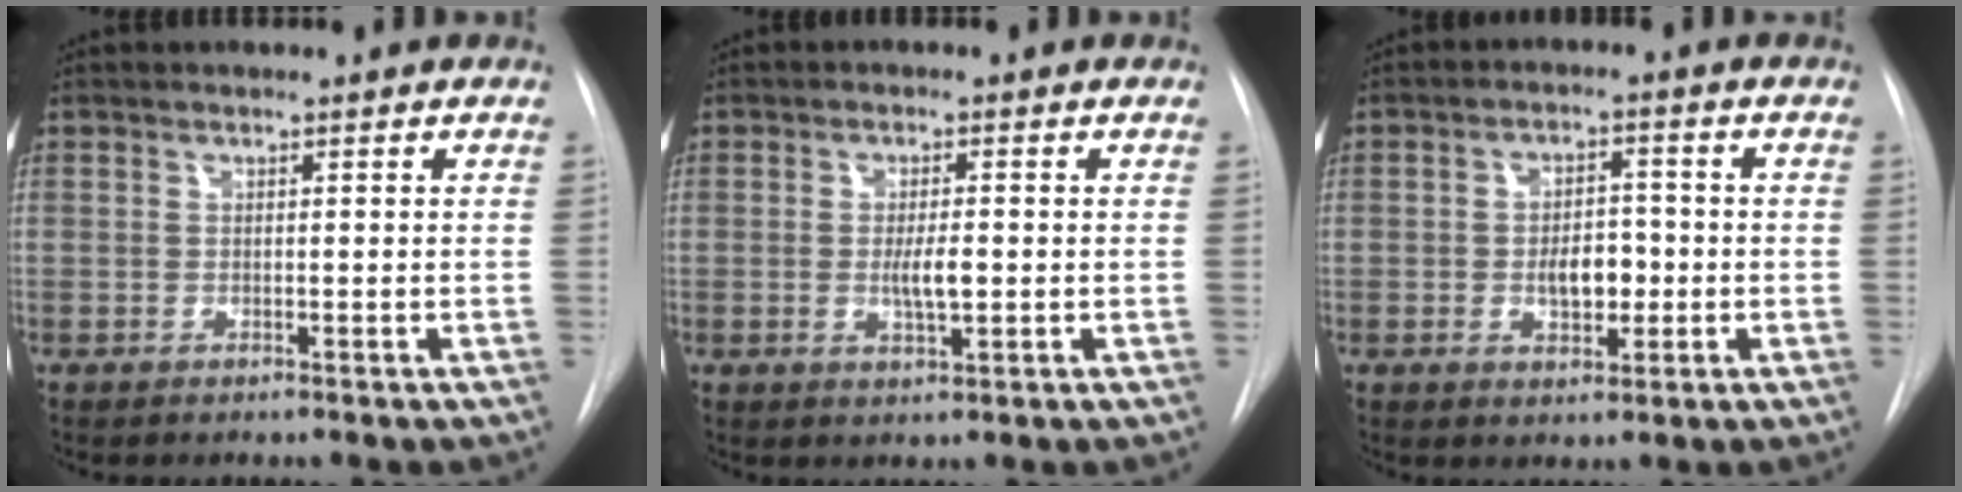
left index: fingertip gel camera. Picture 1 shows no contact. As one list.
[{"total": 3.7, "force": [-0.7, 0.9, 3.6], "torque": [-0.063, -0.007, -0.012]}, {"total": 5.4, "force": [-1.3, 2.9, 4.3], "torque": [-0.067, 0.002, -0.019]}]